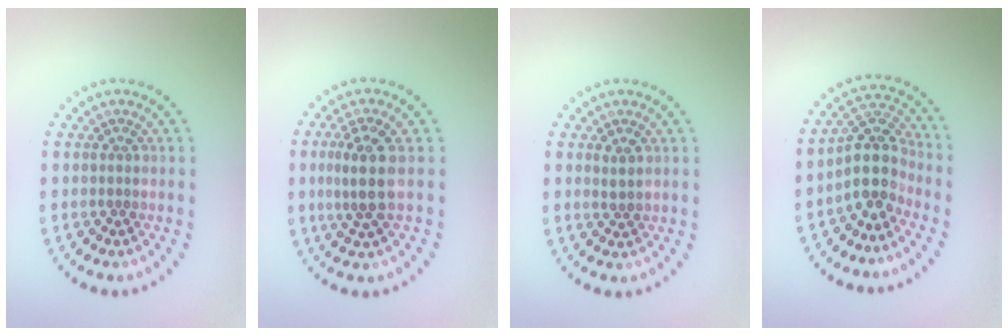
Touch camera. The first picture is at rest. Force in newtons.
{"total": 3.4, "press": 3.0, "slide": 1.5}
{"total": 0.6, "press": 0.6, "slide": 0.2}
{"total": 4.1, "press": 3.4, "slide": 2.4}